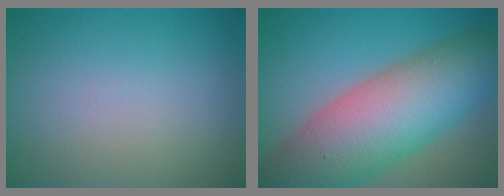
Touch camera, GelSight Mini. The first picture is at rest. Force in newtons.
{"total": 13.4, "press": 13.3, "slide": 0.5}